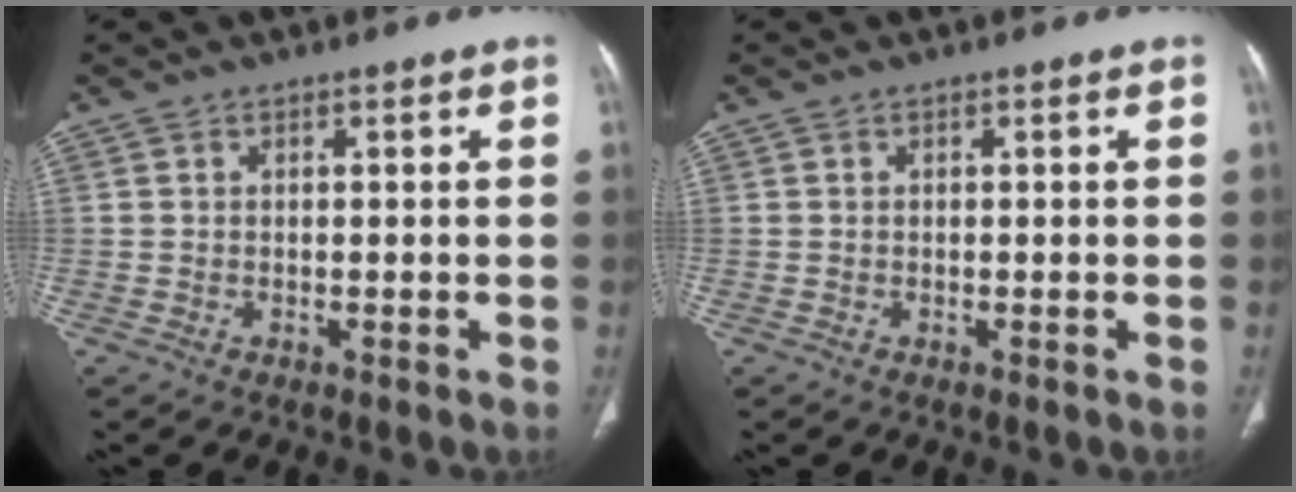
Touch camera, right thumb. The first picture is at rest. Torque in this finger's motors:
{"motor_torque": [0.13, 0.13, -0.01, -0.01, 0.03]}